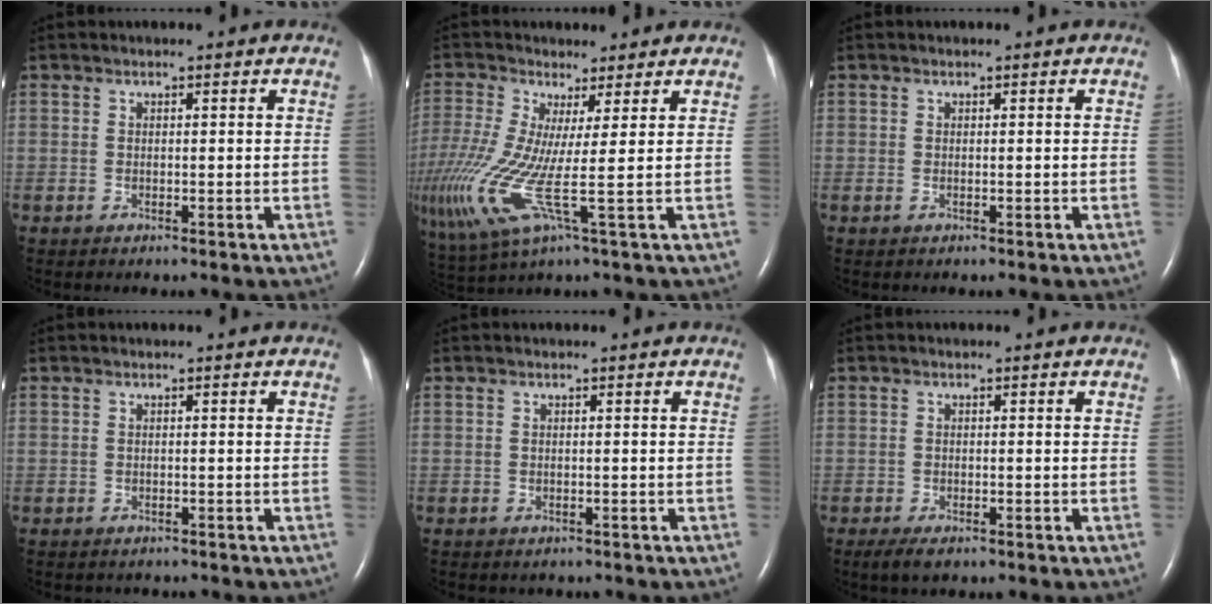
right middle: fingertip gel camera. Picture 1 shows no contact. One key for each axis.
{"total": 13.3, "fx": -2.0, "fy": 1.2, "fz": 13.0, "tx": -0.321, "ty": -0.020, "tz": -0.037}
{"total": 0.0}
{"total": 1.7, "fx": -1.5, "fy": 0.7, "fz": 0.2, "tx": -0.007, "ty": -0.001, "tz": -0.018}
{"total": 1.2, "fx": -1.0, "fy": 0.6, "fz": 0.1, "tx": -0.007, "ty": 0.000, "tz": -0.011}
{"total": 2.3, "fx": -1.5, "fy": 0.8, "fz": 1.6, "tx": -0.035, "ty": -0.005, "tz": -0.023}